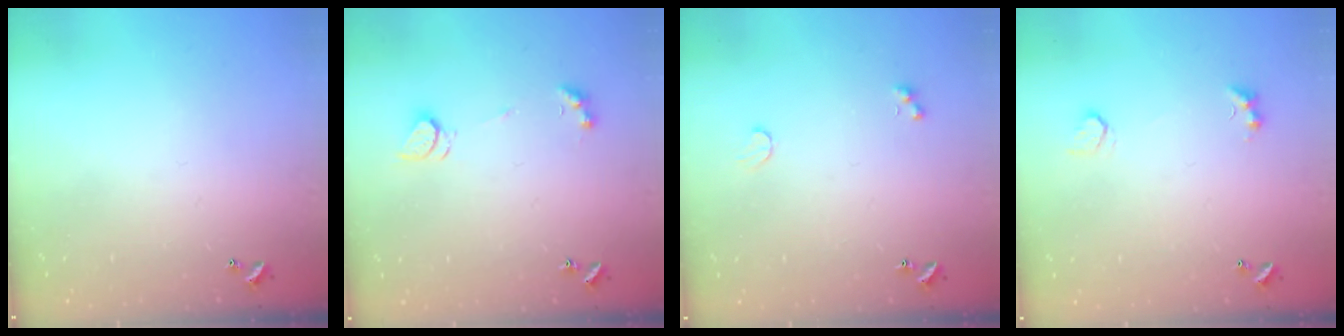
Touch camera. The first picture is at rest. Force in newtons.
{"total": 2.3, "press": 2.3, "slide": 0.4}
{"total": 2.1, "press": 2.0, "slide": 0.8}
{"total": 2.8, "press": 2.6, "slide": 1.0}